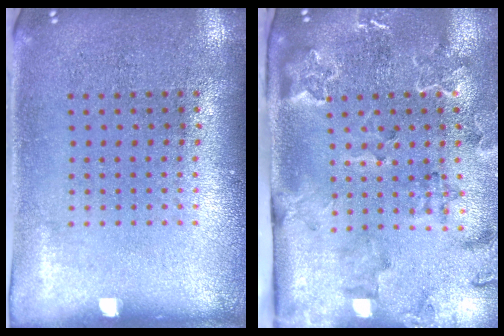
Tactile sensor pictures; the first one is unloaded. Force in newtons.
{"total": 2.3, "press": 2.3, "slide": 0.2}